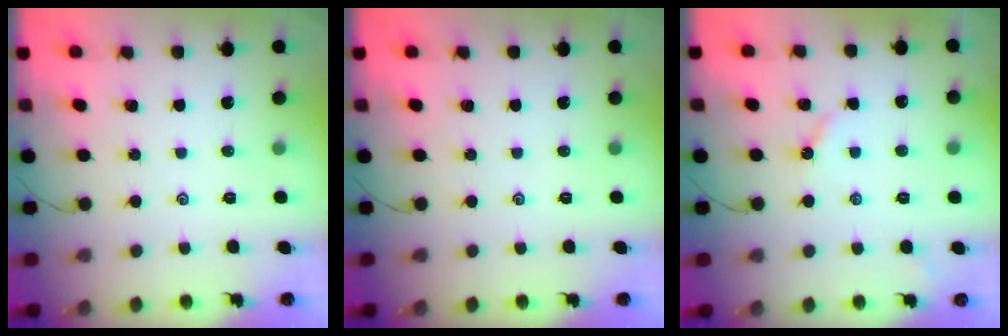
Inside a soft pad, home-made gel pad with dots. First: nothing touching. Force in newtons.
{"total": 0.0}
{"total": 2.4, "press": 2.3, "slide": 0.3}